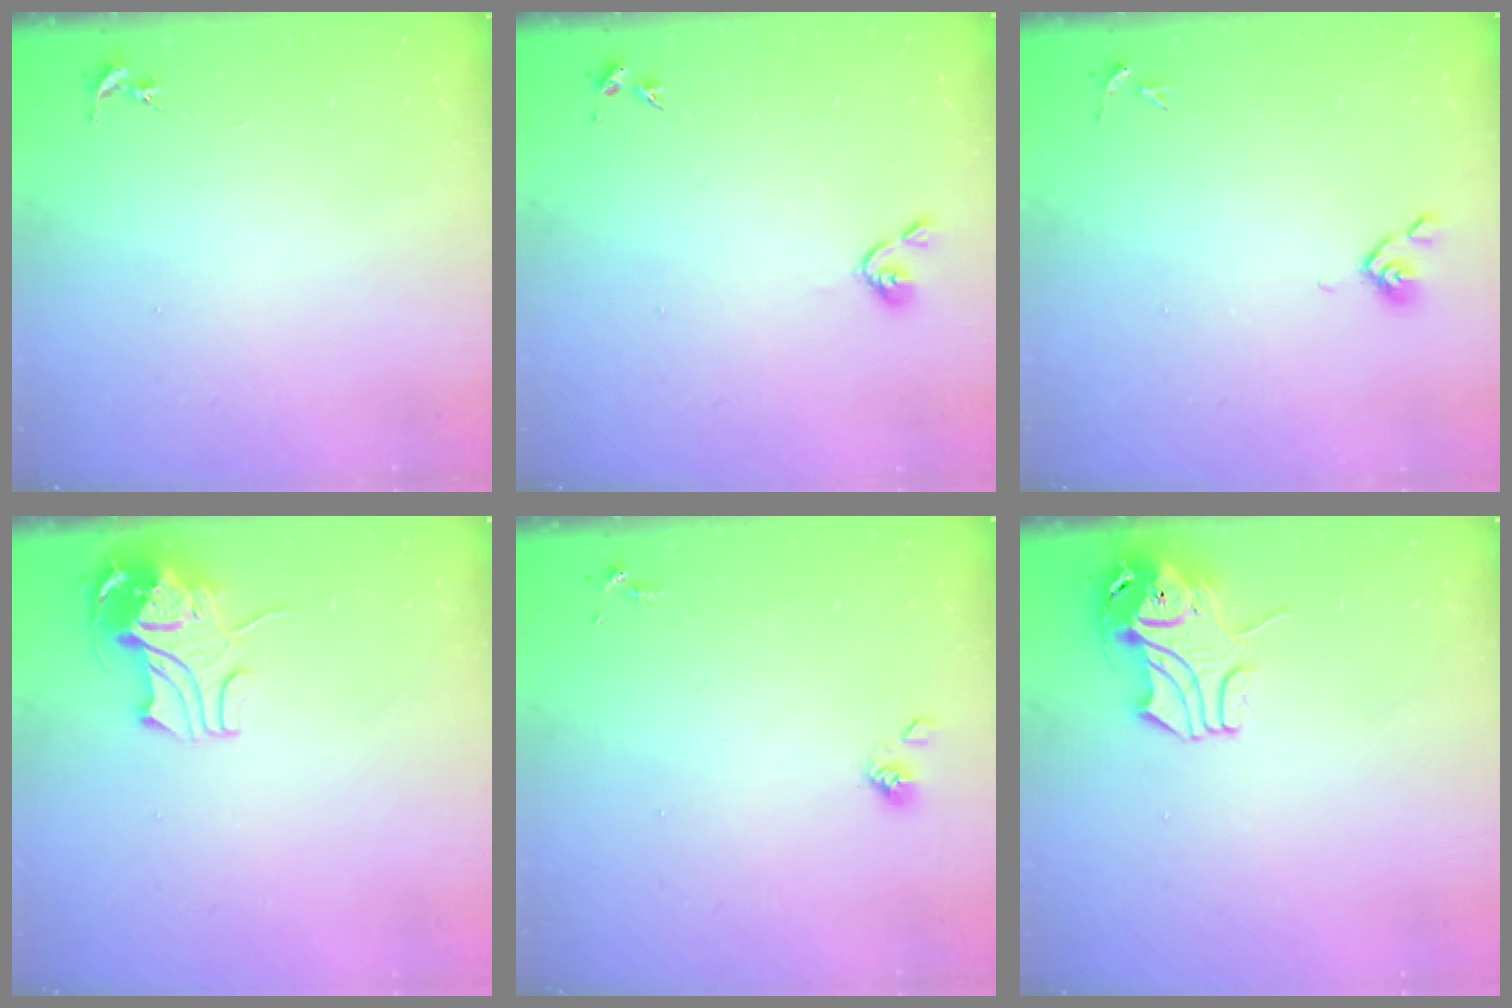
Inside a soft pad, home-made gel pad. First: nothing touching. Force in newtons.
{"total": 3.7, "press": 3.6, "slide": 0.7}
{"total": 3.8, "press": 3.7, "slide": 0.8}
{"total": 9.8, "press": 9.7, "slide": 1.2}
{"total": 3.6, "press": 3.4, "slide": 1.2}
{"total": 9.5, "press": 9.4, "slide": 1.2}